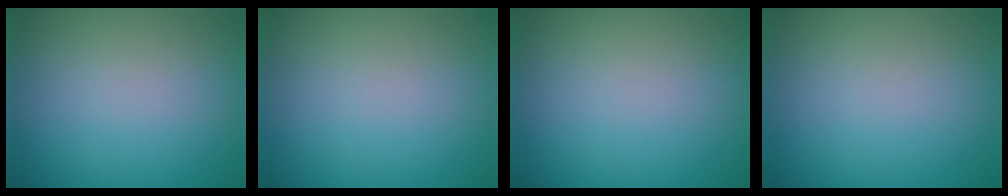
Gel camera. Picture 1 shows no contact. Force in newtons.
{"total": 0.0}
{"total": 0.0}
{"total": 0.0}